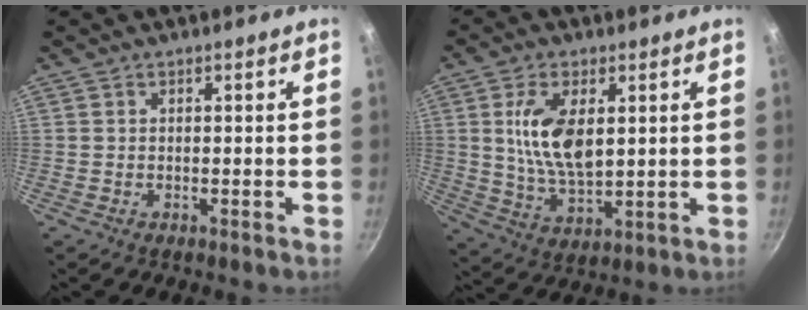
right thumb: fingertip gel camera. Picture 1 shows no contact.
{"total": 11.8, "force": [2.6, 6.0, 9.8], "torque": [-0.180, -0.015, 0.054]}